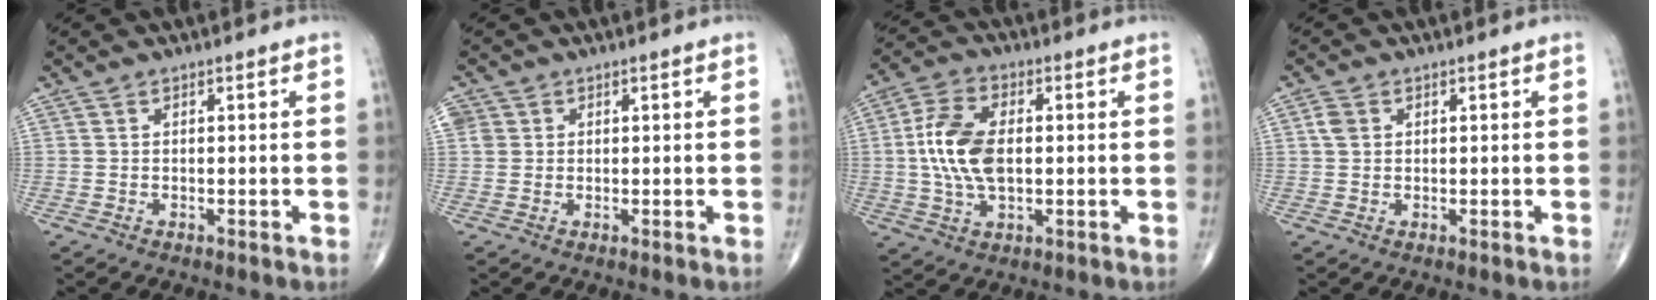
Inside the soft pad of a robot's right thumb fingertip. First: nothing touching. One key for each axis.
{"total": 2.6, "fx": 0.7, "fy": 2.3, "fz": 0.8, "tx": -0.007, "ty": 0.005, "tz": 0.015}
{"total": 11.6, "fx": 0.4, "fy": 6.4, "fz": 9.7, "tx": -0.199, "ty": 0.009, "tz": 0.007}
{"total": 2.1, "fx": 0.6, "fy": 1.7, "fz": 1.2, "tx": -0.023, "ty": 0.004, "tz": 0.011}